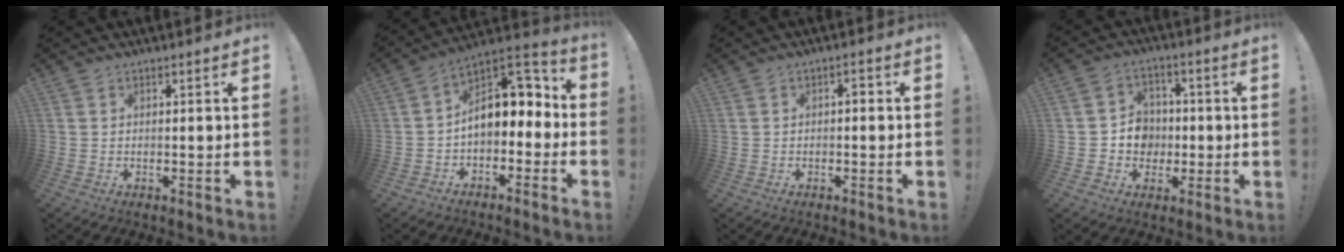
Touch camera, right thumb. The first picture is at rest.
{"total": 12.8, "force": [2.4, 8.4, 9.4], "torque": [-0.118, -0.008, 0.047]}
{"total": 1.7, "force": [-0.6, 0.8, 1.4], "torque": [-0.019, 0.005, -0.015]}
{"total": 8.0, "force": [-1.0, 7.6, 2.4], "torque": [-0.041, 0.009, -0.013]}